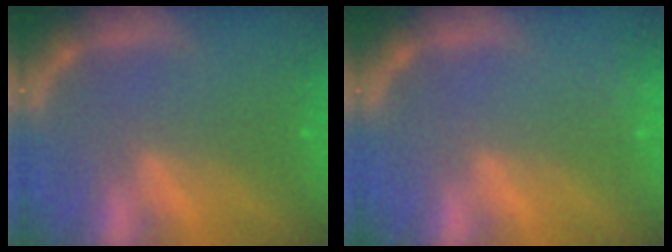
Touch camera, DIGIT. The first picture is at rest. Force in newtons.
{"total": 1.4}